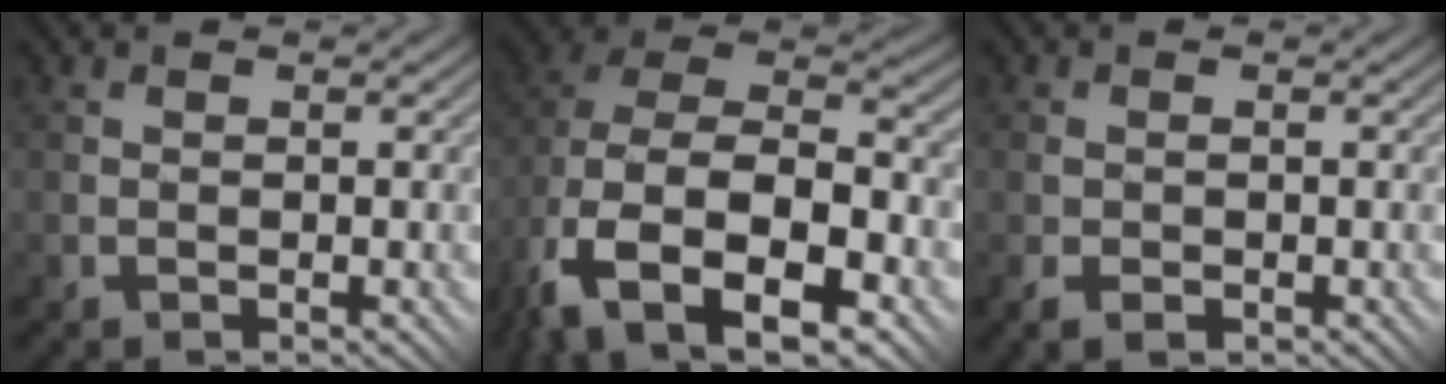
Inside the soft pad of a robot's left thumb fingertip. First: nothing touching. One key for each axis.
{"total": 15.3, "fx": -7.0, "fy": 8.8, "fz": 10.3, "tx": -0.216, "ty": -0.026, "tz": -0.112}
{"total": 1.8, "fx": -0.7, "fy": 1.0, "fz": 1.3, "tx": -0.029, "ty": -0.003, "tz": -0.017}